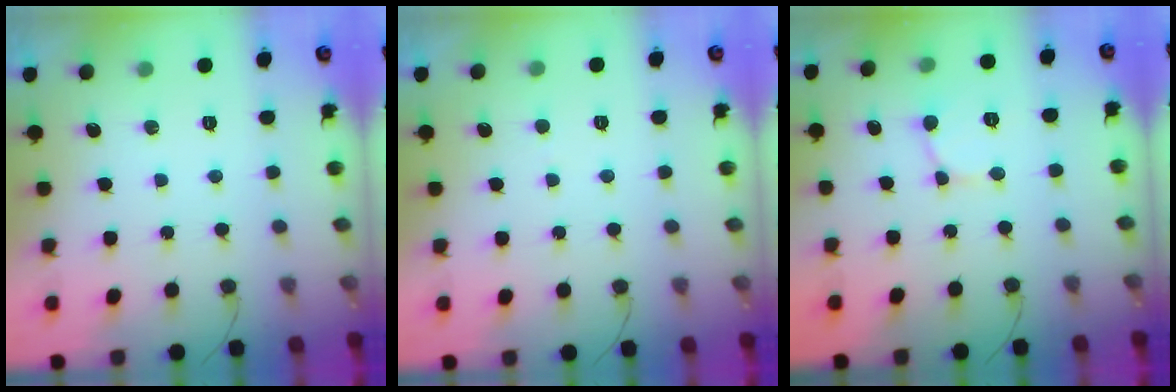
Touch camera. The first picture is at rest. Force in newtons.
{"total": 0.7, "press": 0.7, "slide": 0.1}
{"total": 2.3, "press": 2.3, "slide": 0.2}